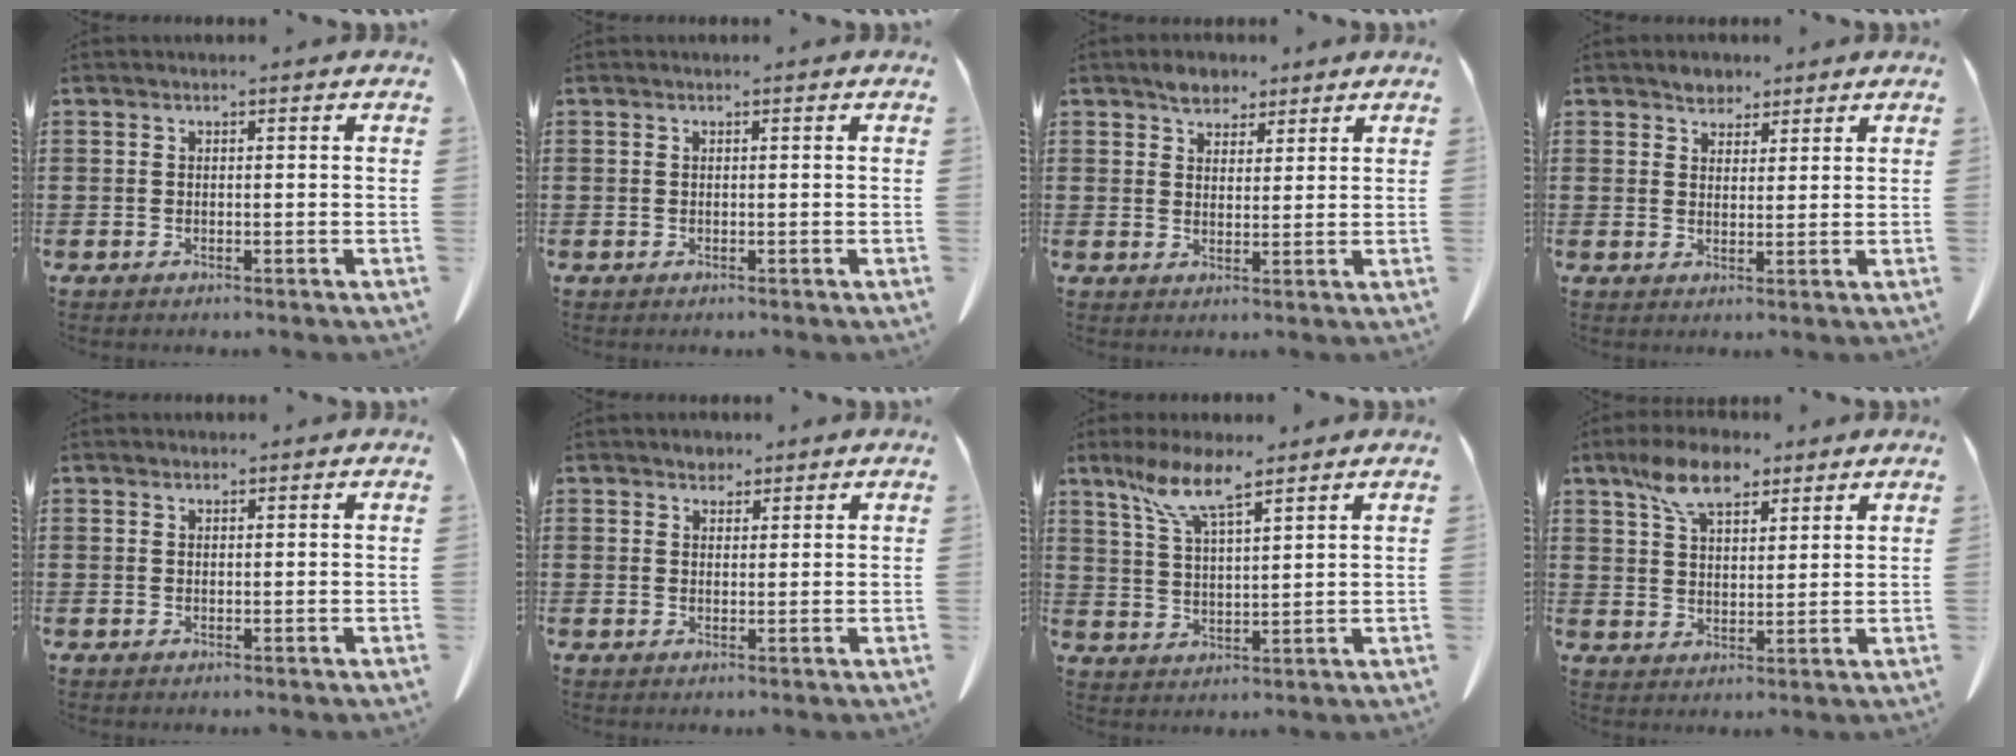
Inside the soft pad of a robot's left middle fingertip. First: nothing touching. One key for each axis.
{"total": 0.0}
{"total": 3.8, "fx": 3.1, "fy": 1.9, "fz": 0.8, "tx": -0.018, "ty": 0.004, "tz": 0.060}
{"total": 2.9, "fx": 2.5, "fy": 1.5, "fz": 0.3, "tx": -0.015, "ty": 0.006, "tz": 0.050}
{"total": 0.6, "fx": 0.5, "fy": 0.2, "fz": 0.1, "tx": -0.005, "ty": -0.001, "tz": 0.012}
{"total": 2.0, "fx": 1.8, "fy": 0.8, "fz": 0.1, "tx": -0.007, "ty": 0.003, "tz": 0.037}
{"total": 7.8, "fx": 5.6, "fy": 1.4, "fz": 5.3, "tx": -0.119, "ty": -0.009, "tz": 0.101}
{"total": 8.6, "fx": 6.0, "fy": 3.6, "fz": 4.9, "tx": -0.107, "ty": -0.002, "tz": 0.112}